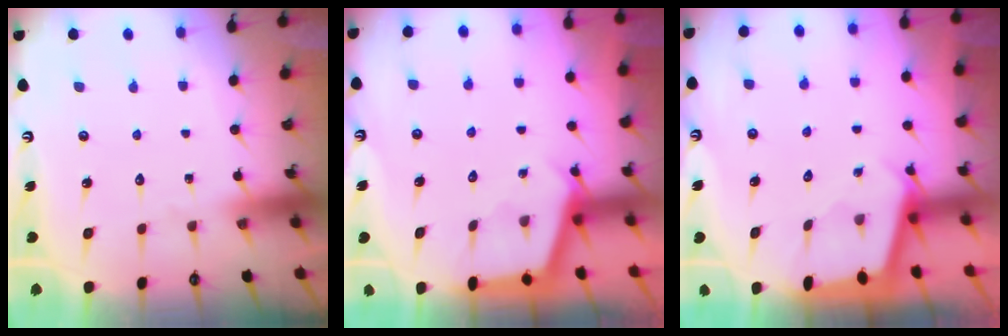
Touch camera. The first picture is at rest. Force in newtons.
{"total": 2.9, "press": 2.9, "slide": 0.3}
{"total": 1.9, "press": 1.9, "slide": 0.1}